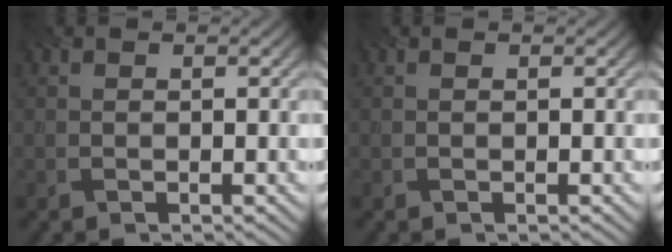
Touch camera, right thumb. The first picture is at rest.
{"total": 0.0}